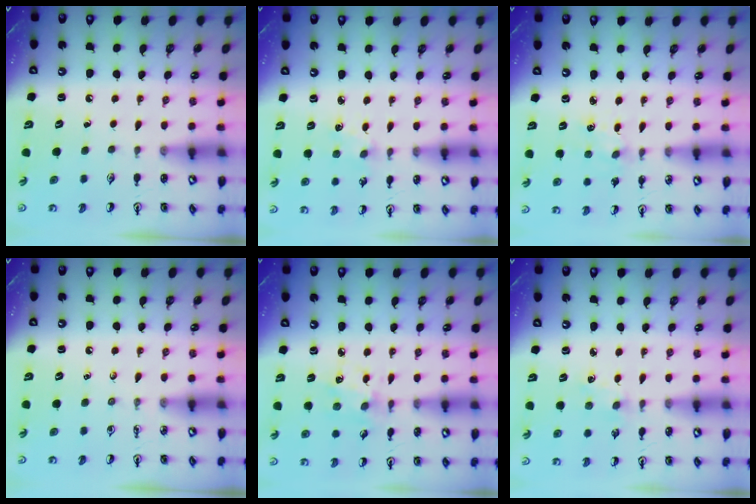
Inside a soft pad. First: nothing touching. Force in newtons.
{"total": 2.5, "press": 2.5, "slide": 0.4}
{"total": 3.1, "press": 3.1, "slide": 0.4}
{"total": 0.0}
{"total": 4.2, "press": 4.1, "slide": 1.0}
{"total": 2.4, "press": 2.3, "slide": 0.4}